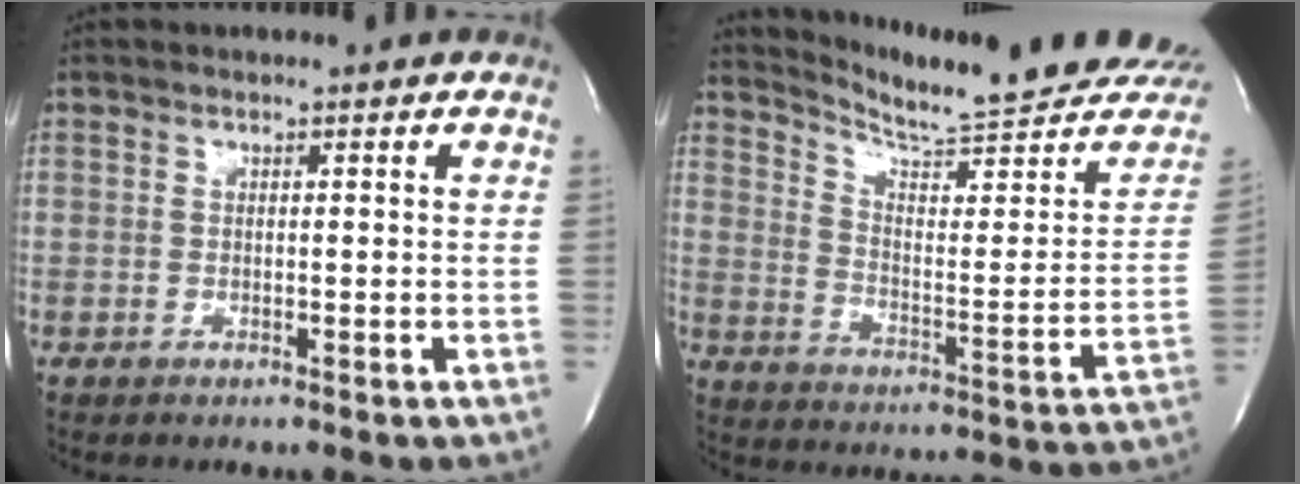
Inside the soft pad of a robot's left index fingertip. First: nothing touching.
{"total": 22.9, "force": [21.5, 1.0, 8.1], "torque": [-0.122, -0.094, 0.282]}